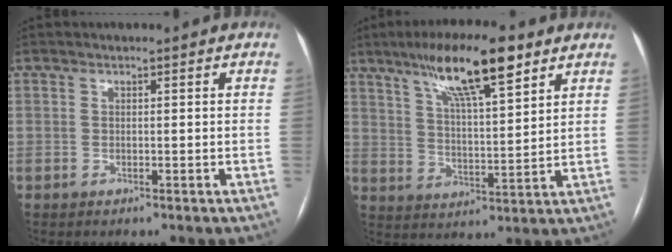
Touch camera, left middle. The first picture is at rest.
{"total": 13.7, "force": [8.6, 2.2, 10.4], "torque": [-0.183, 0.013, 0.148]}